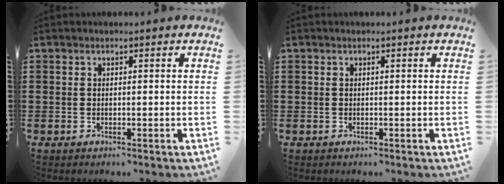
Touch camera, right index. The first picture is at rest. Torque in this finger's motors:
{"motor_torque": [0.00, 0.00, 0.00, -0.01]}